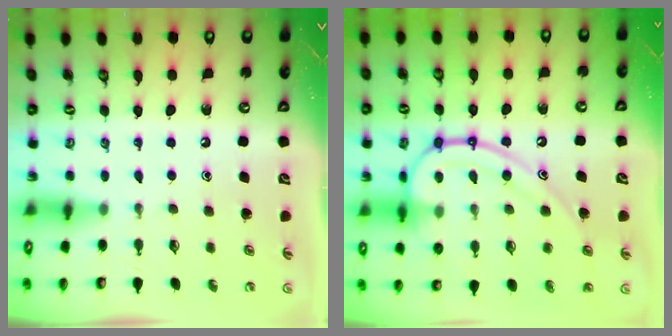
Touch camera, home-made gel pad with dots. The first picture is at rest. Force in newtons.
{"total": 14.4, "press": 14.4, "slide": 0.9}